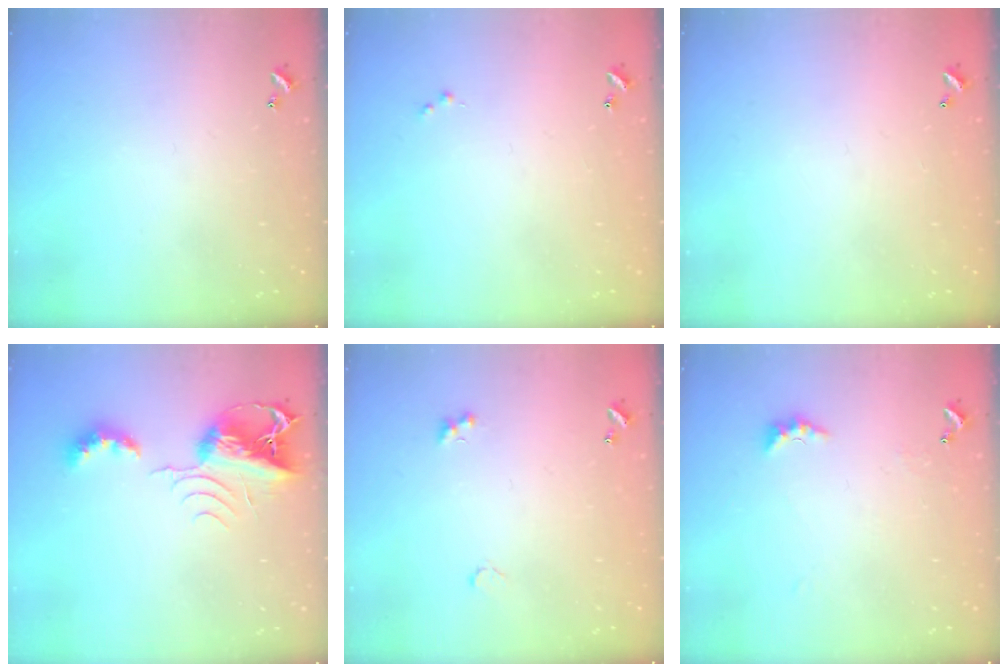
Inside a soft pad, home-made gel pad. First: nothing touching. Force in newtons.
{"total": 0.0}
{"total": 2.9, "press": 2.9, "slide": 0.1}
{"total": 8.0, "press": 8.0, "slide": 1.0}
{"total": 2.8, "press": 2.7, "slide": 0.6}
{"total": 2.9, "press": 2.8, "slide": 0.7}